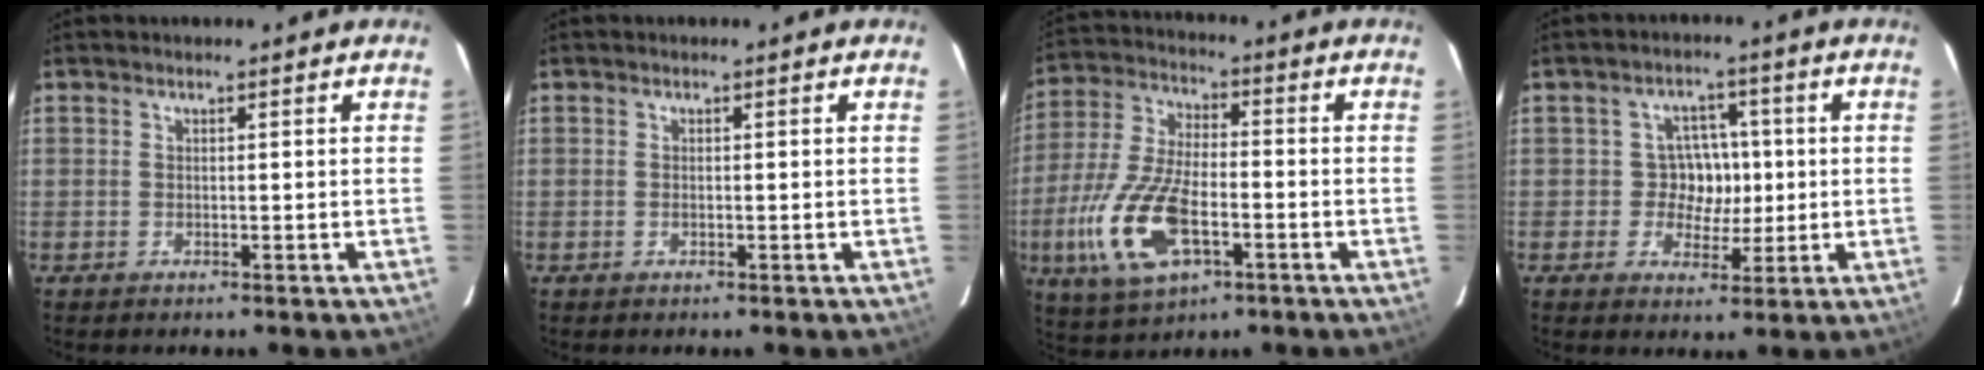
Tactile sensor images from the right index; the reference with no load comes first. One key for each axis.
{"total": 0.0}
{"total": 16.6, "fx": -5.6, "fy": 7.5, "fz": 13.7, "tx": -0.305, "ty": -0.013, "tz": -0.101}
{"total": 7.0, "fx": -0.6, "fy": 6.3, "fz": 3.0, "tx": -0.056, "ty": 0.014, "tz": -0.010}